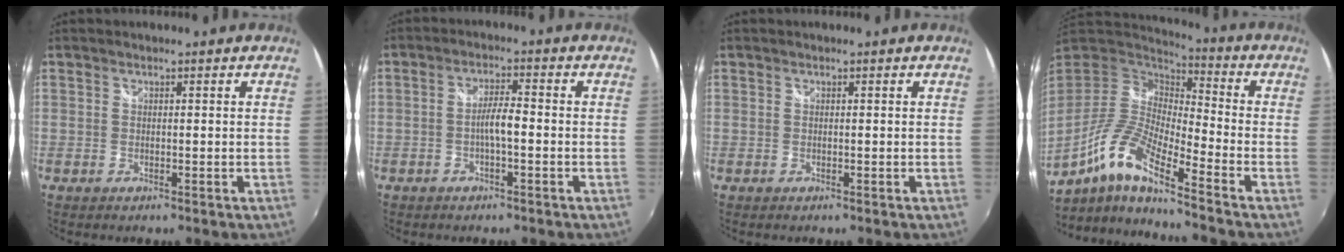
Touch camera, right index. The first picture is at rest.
{"total": 3.6, "force": [-1.1, 0.4, 3.4], "torque": [-0.065, 0.007, -0.020]}
{"total": 0.0}
{"total": 14.7, "force": [-8.9, 2.4, 11.4], "torque": [-0.218, -0.017, -0.182]}